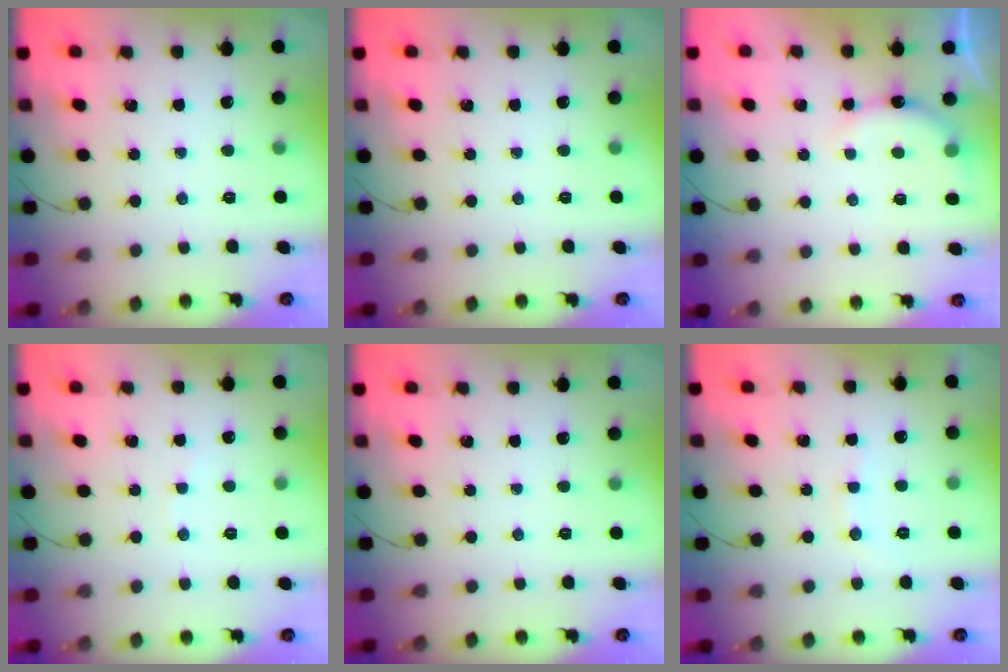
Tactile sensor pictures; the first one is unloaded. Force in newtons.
{"total": 0.0}
{"total": 6.2, "press": 6.2, "slide": 0.7}
{"total": 2.9, "press": 2.9, "slide": 0.7}
{"total": 0.0}
{"total": 5.9, "press": 5.9, "slide": 0.9}